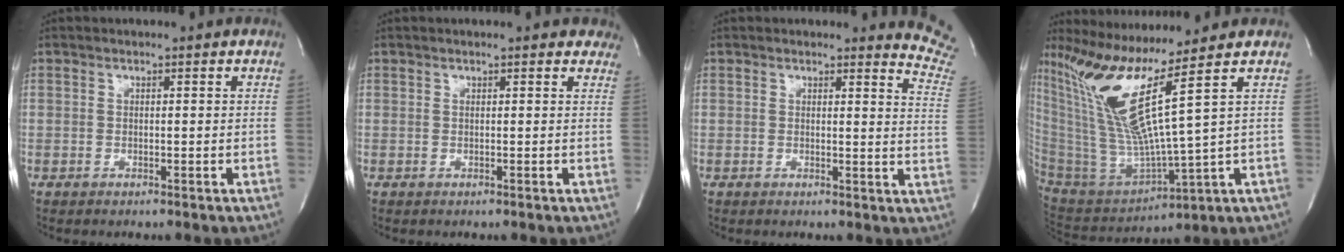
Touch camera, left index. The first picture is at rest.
{"total": 5.0, "force": [4.3, 1.4, 2.1], "torque": [-0.020, 0.003, 0.031]}
{"total": 7.2, "force": [7.2, -0.3, -0.3], "torque": [0.012, -0.099, 0.044]}
{"total": 14.9, "force": [8.3, -3.0, 12.0], "torque": [-0.244, -0.026, 0.167]}